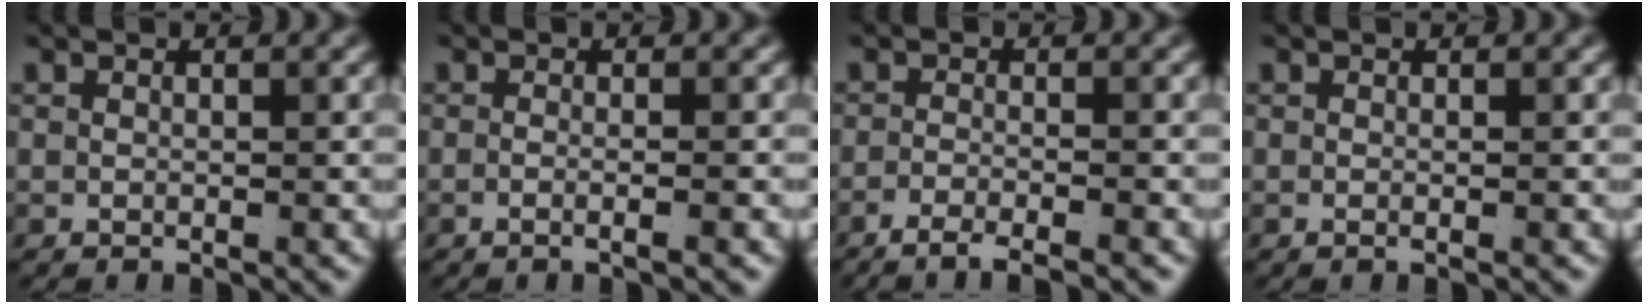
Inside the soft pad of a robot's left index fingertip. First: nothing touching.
{"total": 1.6, "force": [-1.1, -0.4, 1.1], "torque": [-0.030, -0.008, -0.016]}
{"total": 4.0, "force": [-3.6, 0.3, 1.8], "torque": [-0.030, -0.011, -0.054]}
{"total": 0.5, "force": [-0.4, -0.1, 0.3], "torque": [-0.009, -0.005, -0.004]}